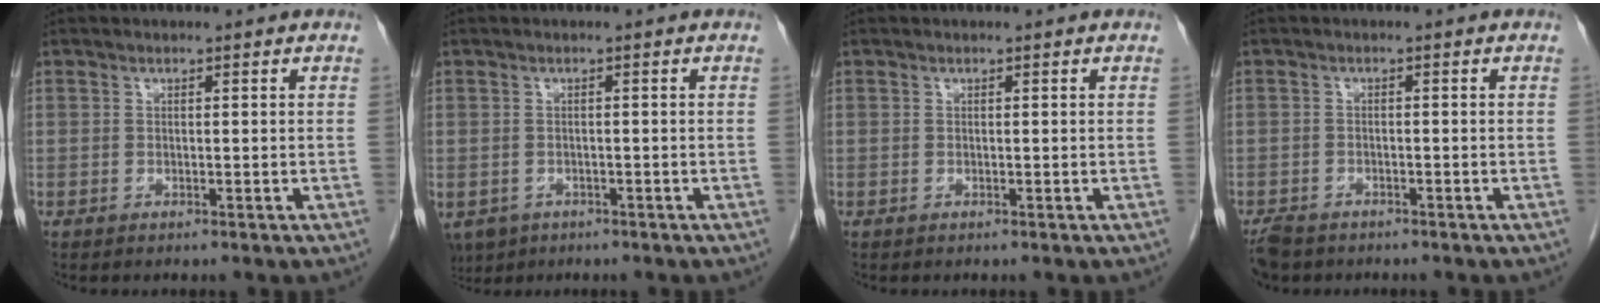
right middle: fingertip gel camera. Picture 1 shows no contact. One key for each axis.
{"total": 5.8, "fx": -3.3, "fy": 4.4, "fz": 1.9, "tx": -0.044, "ty": -0.003, "tz": -0.048}
{"total": 0.0}
{"total": 4.7, "fx": -3.9, "fy": 2.2, "fz": 1.4, "tx": -0.030, "ty": -0.007, "tz": -0.065}